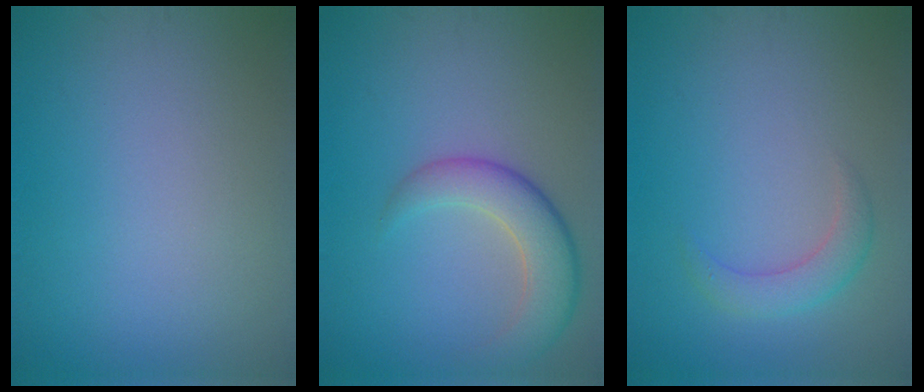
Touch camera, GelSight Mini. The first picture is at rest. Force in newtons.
{"total": 4.6, "press": 4.6, "slide": 0.3}
{"total": 2.3, "press": 2.3, "slide": 0.1}